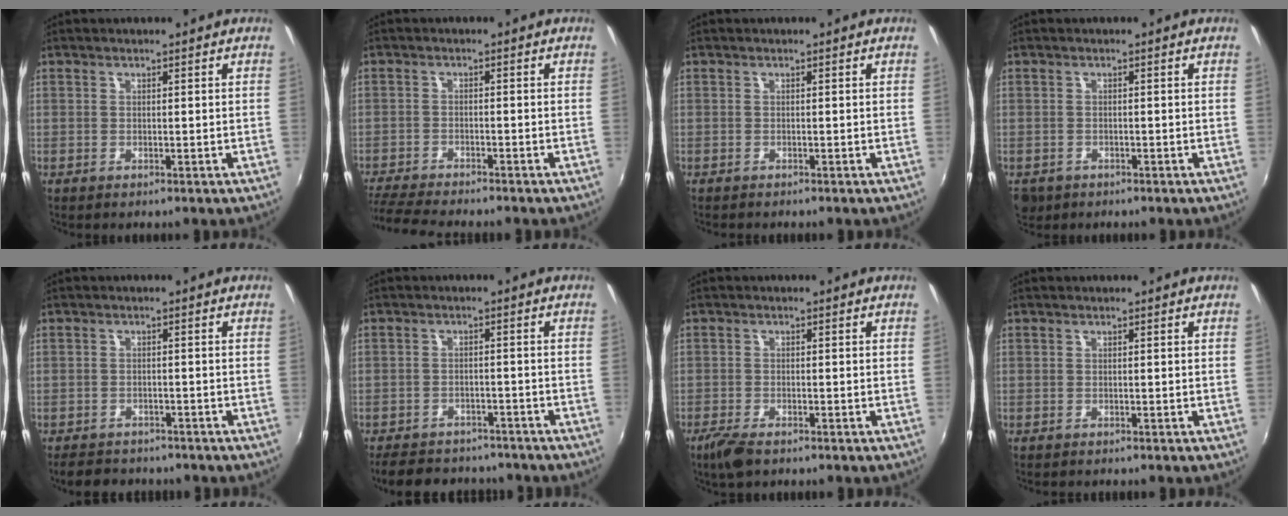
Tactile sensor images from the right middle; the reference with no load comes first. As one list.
[{"total": 8.5, "force": [-7.8, 0.4, 3.2], "torque": [-0.091, -0.024, -0.137]}, {"total": 0.7, "force": [-0.7, 0.2, 0.1], "torque": [-0.003, -0.004, -0.013]}, {"total": 4.2, "force": [-2.1, 3.2, 1.8], "torque": [-0.044, -0.011, -0.030]}, {"total": 6.6, "force": [-5.7, 2.9, 1.8], "torque": [-0.049, -0.006, -0.087]}, {"total": 12.9, "force": [-10.9, 5.3, 4.4], "torque": [-0.107, 0.002, -0.151]}, {"total": 4.3, "force": [-3.2, 1.4, 2.5], "torque": [-0.068, -0.014, -0.063]}, {"total": 0.8, "force": [-0.8, 0.2, 0.1], "torque": [-0.005, -0.005, -0.013]}]